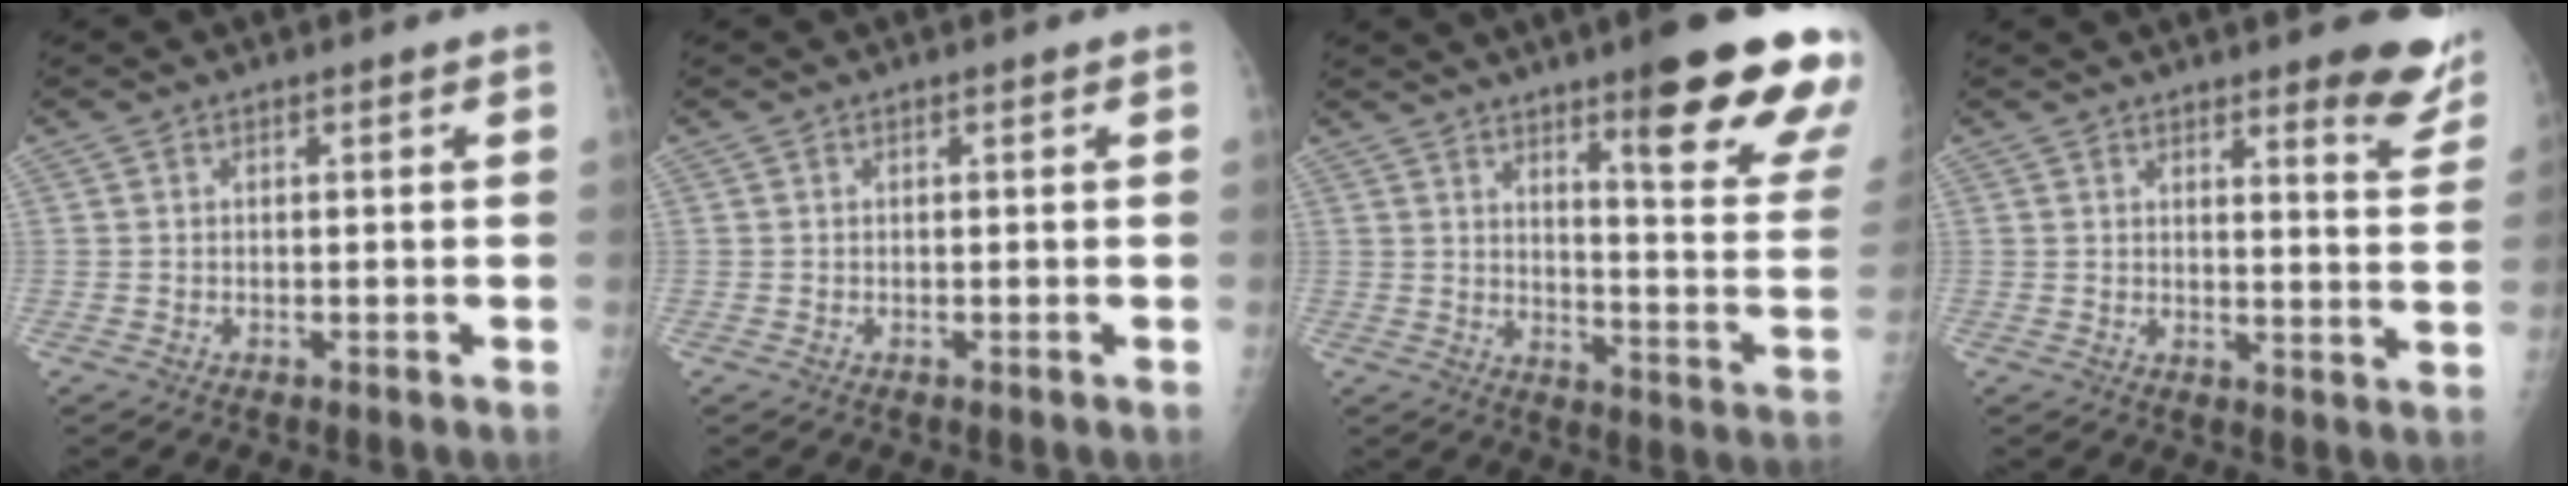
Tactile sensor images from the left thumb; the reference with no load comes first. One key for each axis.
{"total": 0.0}
{"total": 21.4, "fx": 13.2, "fy": 2.9, "fz": 16.6, "tx": -0.193, "ty": -0.070, "tz": 0.180}
{"total": 9.2, "fx": 7.0, "fy": 2.2, "fz": 5.6, "tx": -0.038, "ty": -0.045, "tz": 0.075}